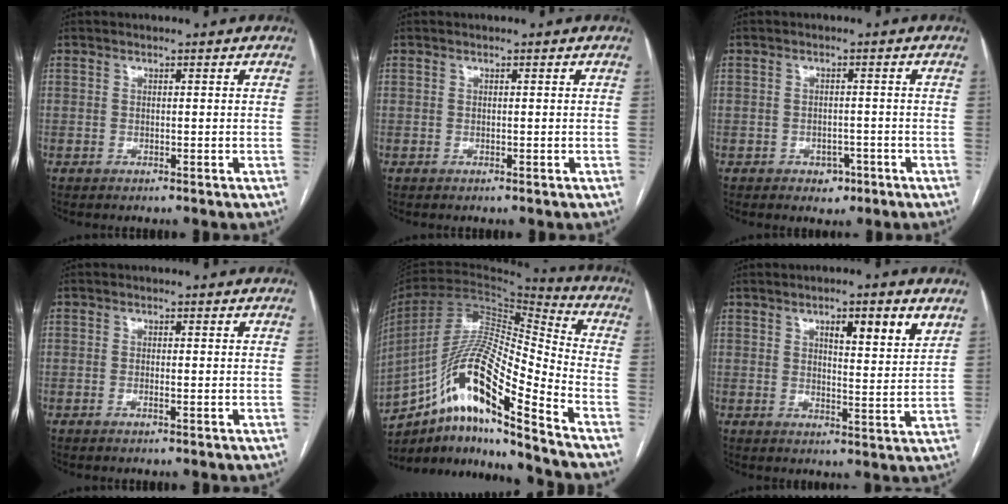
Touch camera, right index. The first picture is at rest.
{"total": 0.0}
{"total": 2.8, "force": [-1.6, 2.0, 1.1], "torque": [-0.009, 0.006, -0.014]}
{"total": 0.8, "force": [-0.3, 0.0, 0.7], "torque": [-0.014, 0.000, -0.006]}
{"total": 18.1, "force": [-10.9, 1.3, 14.4], "torque": [-0.281, 0.006, -0.193]}
{"total": 7.6, "force": [4.3, 1.3, 6.2], "torque": [-0.089, -0.003, 0.059]}